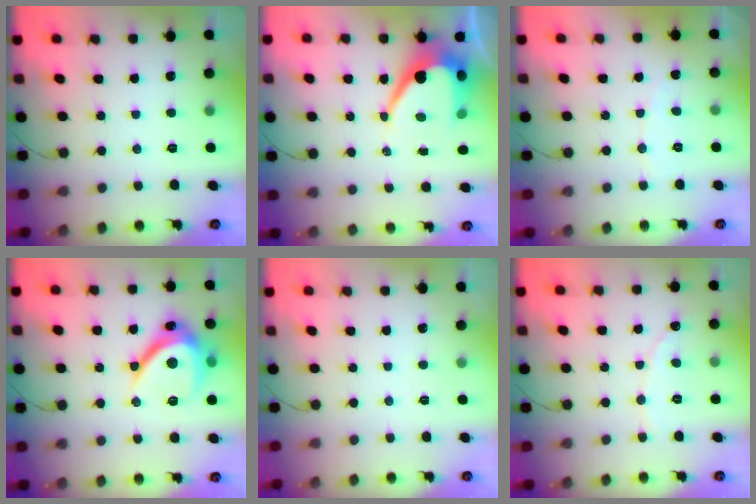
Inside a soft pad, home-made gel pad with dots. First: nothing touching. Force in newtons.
{"total": 11.5, "press": 11.5, "slide": 0.9}
{"total": 3.0, "press": 3.0, "slide": 0.3}
{"total": 12.2, "press": 12.2, "slide": 1.3}
{"total": 0.0}
{"total": 2.5, "press": 2.5, "slide": 0.1}